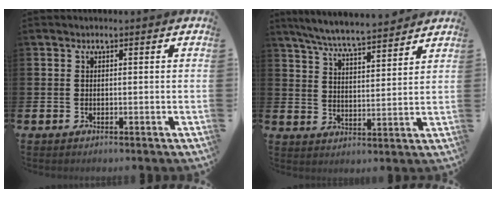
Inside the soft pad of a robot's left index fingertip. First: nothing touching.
{"total": 6.8, "force": [6.5, 0.2, 1.9], "torque": [-0.063, -0.039, 0.116]}